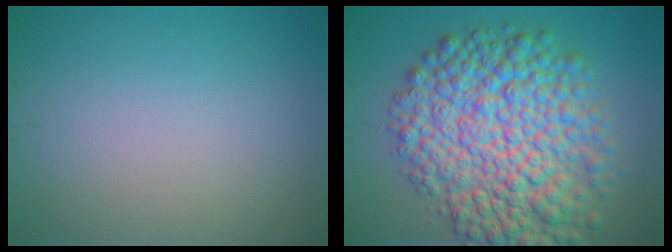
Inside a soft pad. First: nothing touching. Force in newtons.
{"total": 11.9, "press": 11.9, "slide": 0.2}